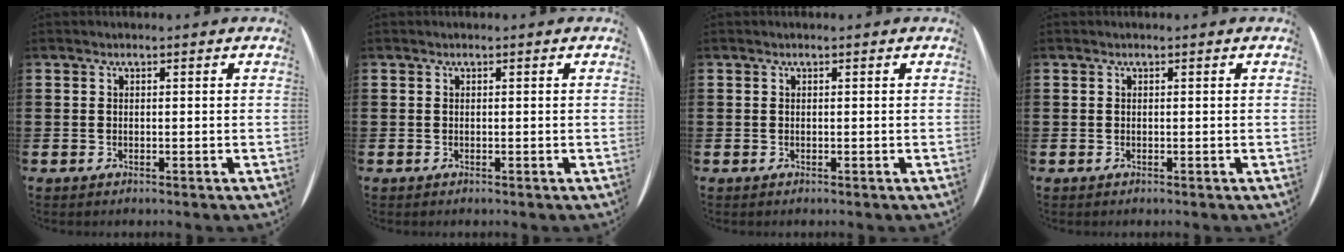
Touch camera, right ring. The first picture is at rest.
{"total": 0.0}
{"total": 0.0}
{"total": 0.0}